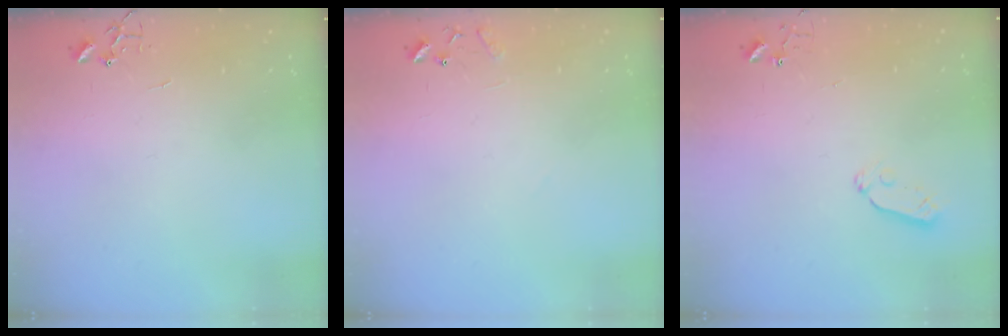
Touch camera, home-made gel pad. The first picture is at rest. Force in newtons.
{"total": 8.3, "press": 8.3, "slide": 0.6}
{"total": 3.7, "press": 3.6, "slide": 0.5}